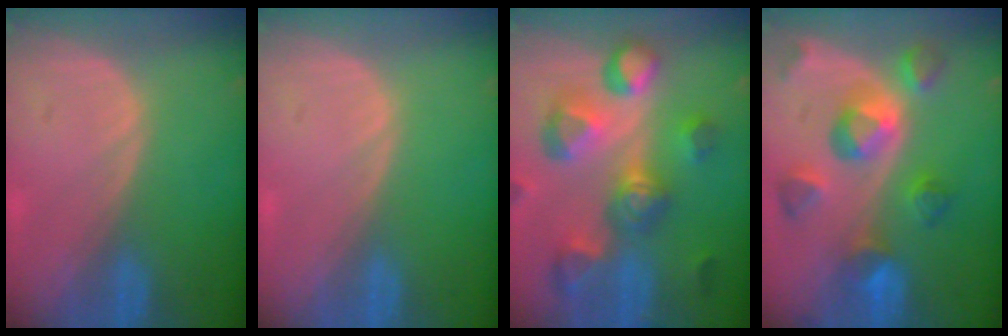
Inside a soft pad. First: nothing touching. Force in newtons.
{"total": 0.0}
{"total": 11.3, "press": 10.1, "slide": 5.1}
{"total": 9.5, "press": 8.6, "slide": 3.9}